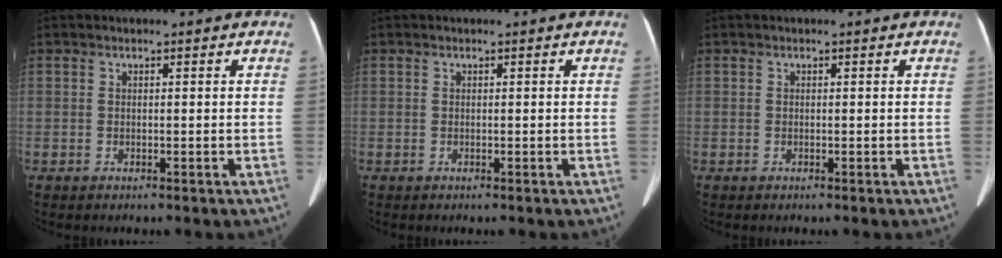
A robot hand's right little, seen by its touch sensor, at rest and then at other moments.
{"total": 0.0}
{"total": 0.0}